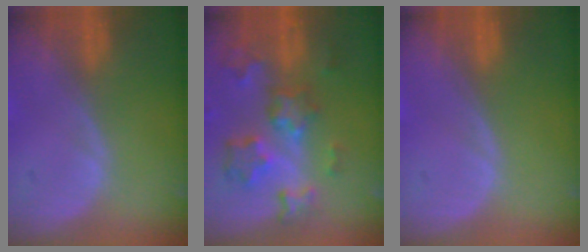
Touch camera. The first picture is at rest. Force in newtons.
{"total": 9.2, "press": 8.1, "slide": 4.5}
{"total": 0.0}